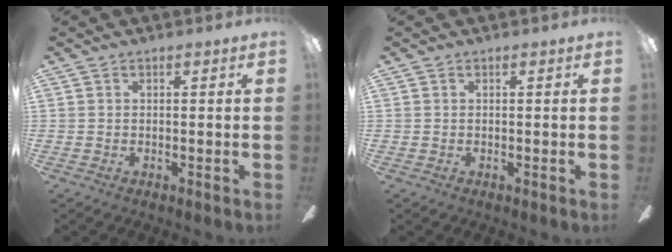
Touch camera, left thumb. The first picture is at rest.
{"total": 0.0}